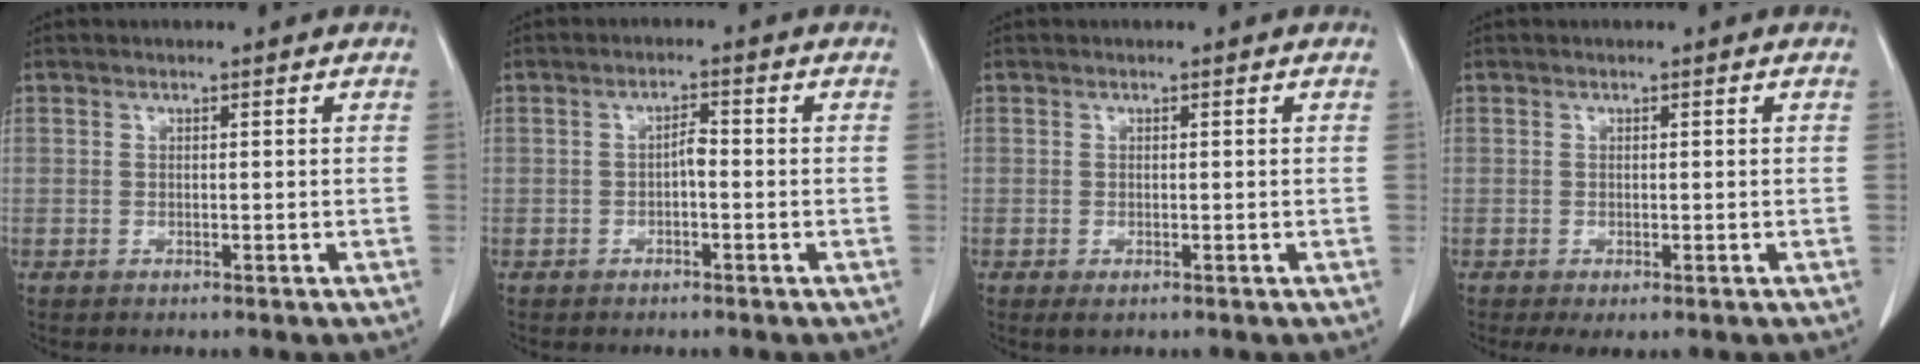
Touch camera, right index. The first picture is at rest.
{"total": 1.9, "force": [-0.5, 0.5, 1.7], "torque": [-0.029, 0.005, -0.010]}
{"total": 1.1, "force": [-0.6, 0.4, 0.9], "torque": [-0.013, -0.004, -0.006]}
{"total": 1.3, "force": [-0.5, 0.8, 0.9], "torque": [-0.015, -0.002, -0.004]}